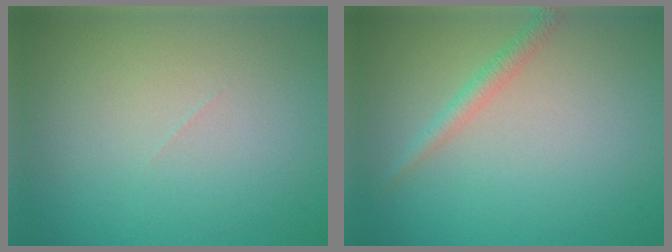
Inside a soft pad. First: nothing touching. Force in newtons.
{"total": 1.6, "press": 1.6, "slide": 0.0}